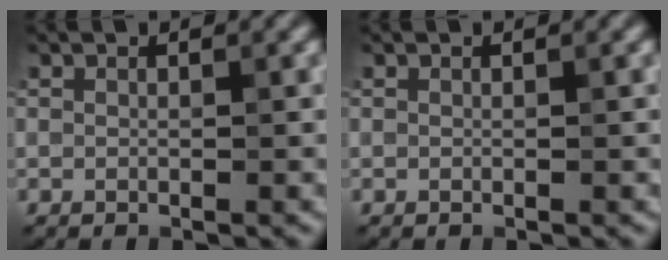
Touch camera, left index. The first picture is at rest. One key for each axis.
{"total": 0.0}